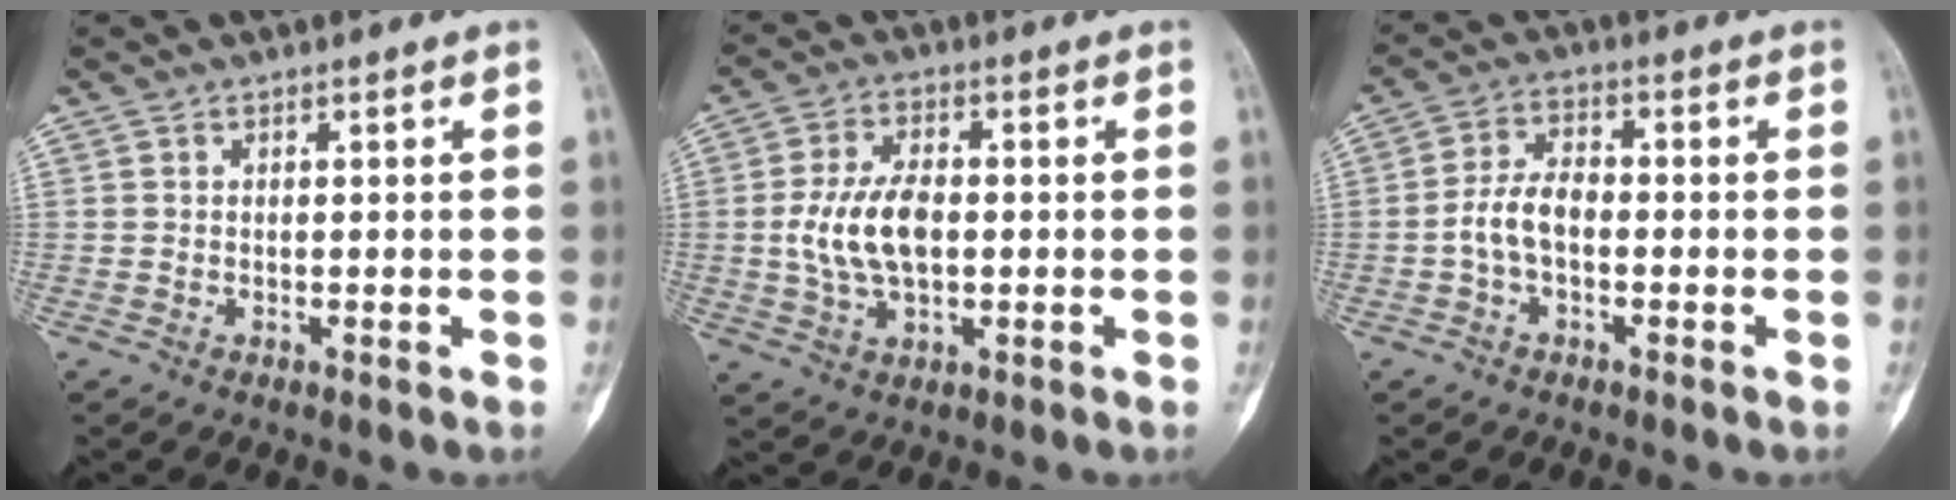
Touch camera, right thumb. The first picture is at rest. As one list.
[{"total": 10.2, "force": [-0.3, 5.6, 8.5], "torque": [-0.166, 0.007, -0.003]}, {"total": 5.9, "force": [-1.4, 3.4, 4.7], "torque": [-0.086, 0.025, -0.033]}]